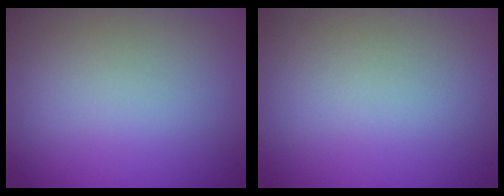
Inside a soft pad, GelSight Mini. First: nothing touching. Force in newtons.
{"total": 0.0}